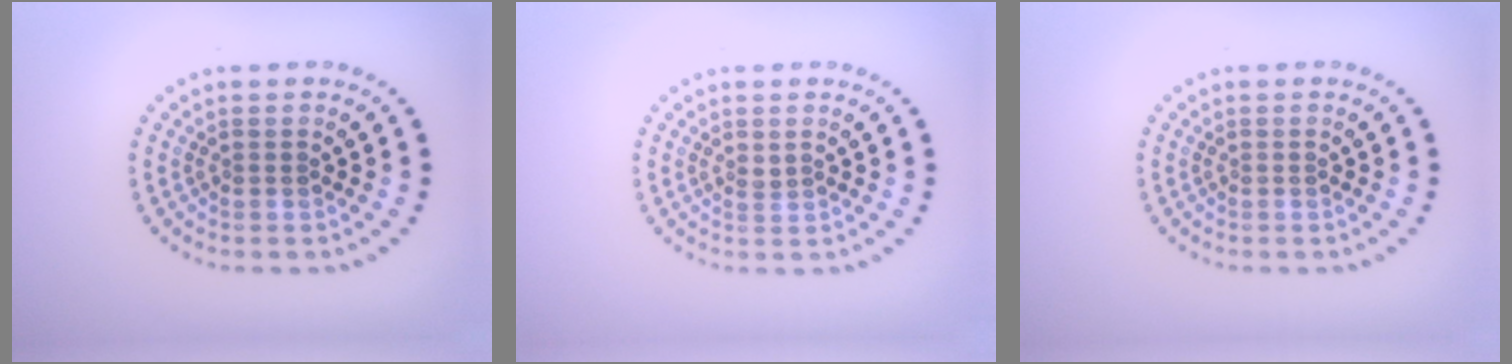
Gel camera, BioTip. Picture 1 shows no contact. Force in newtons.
{"total": 0.7, "press": 0.5, "slide": 0.5}
{"total": 0.0}